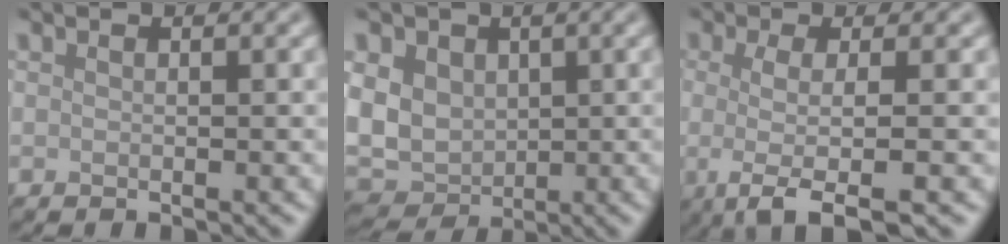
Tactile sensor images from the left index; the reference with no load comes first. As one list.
[{"total": 7.4, "force": [1.2, 5.9, 4.3], "torque": [-0.095, 0.011, 0.011]}, {"total": 4.9, "force": [-1.3, 1.3, 4.6], "torque": [-0.071, -0.011, -0.033]}]